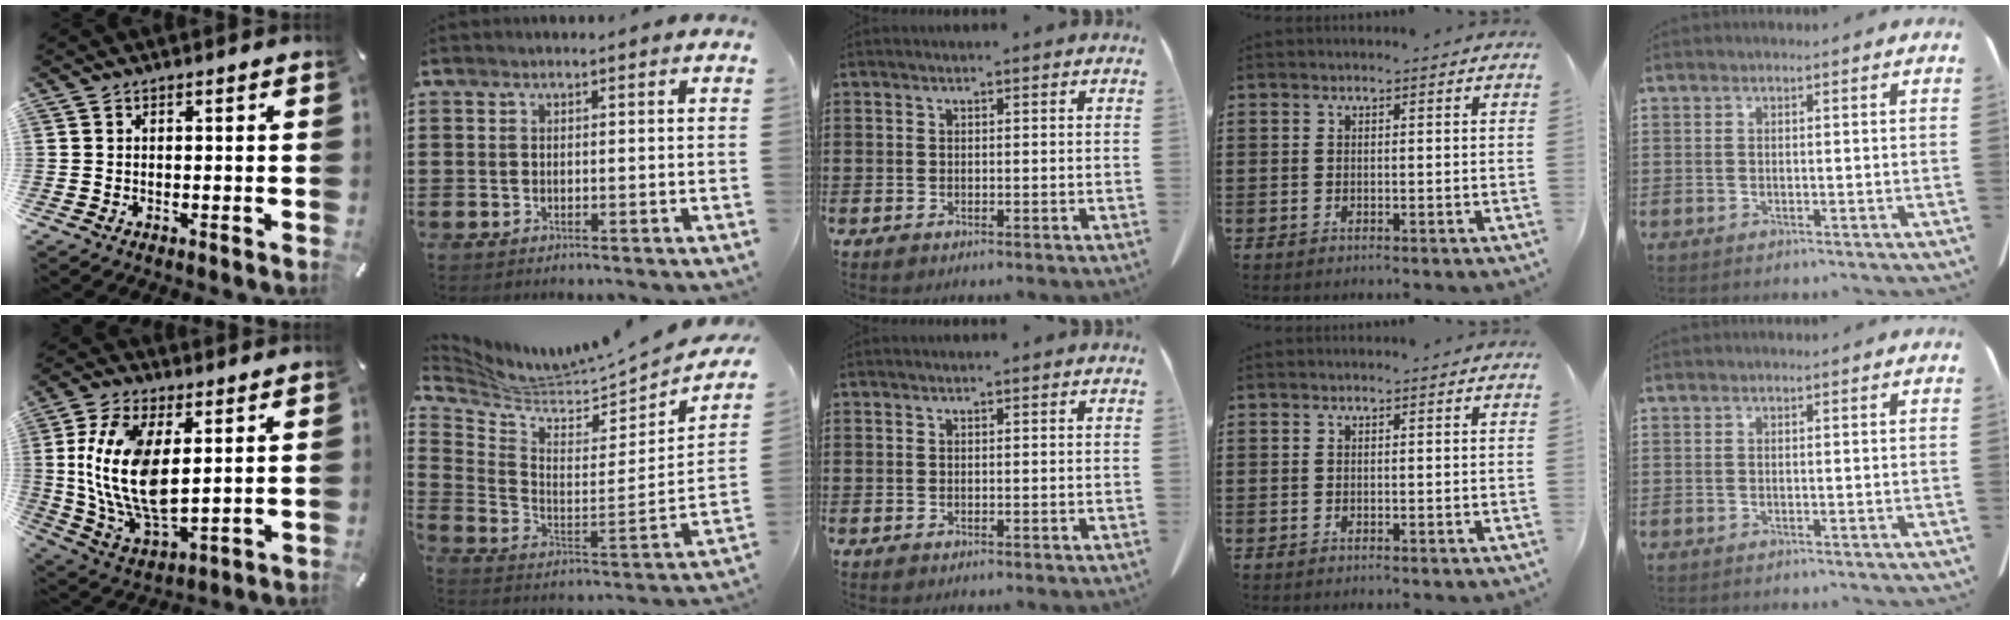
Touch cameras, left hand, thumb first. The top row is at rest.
{"thumb": {"total": 16.6, "force": [3.3, 9.2, 13.3], "torque": [-0.309, -0.017, 0.061]}, "index": {"total": 3.8, "force": [3.7, -0.1, 0.9], "torque": [-0.048, -0.056, 0.055]}}